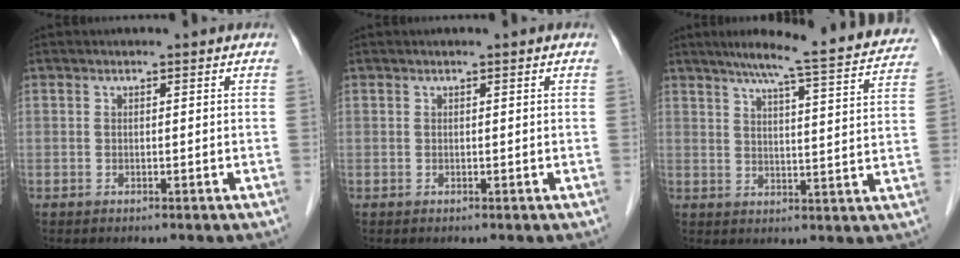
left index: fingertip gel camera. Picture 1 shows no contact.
{"total": 0.0}
{"total": 19.9, "force": [17.6, 0.7, 9.2], "torque": [-0.128, -0.016, 0.215]}